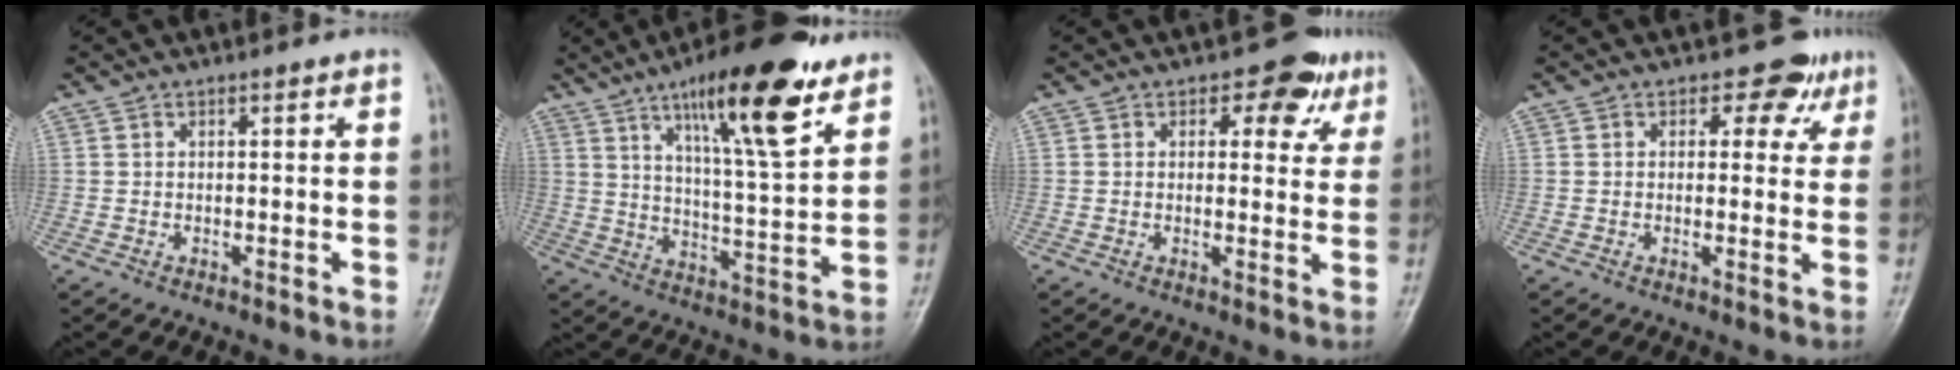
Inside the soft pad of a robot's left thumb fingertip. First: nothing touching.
{"total": 18.4, "force": [11.0, 4.2, 14.1], "torque": [-0.199, -0.054, 0.179]}
{"total": 6.7, "force": [3.3, 4.4, 3.9], "torque": [-0.003, -0.008, 0.034]}
{"total": 5.1, "force": [2.9, 3.7, 1.9], "torque": [0.013, -0.008, 0.026]}